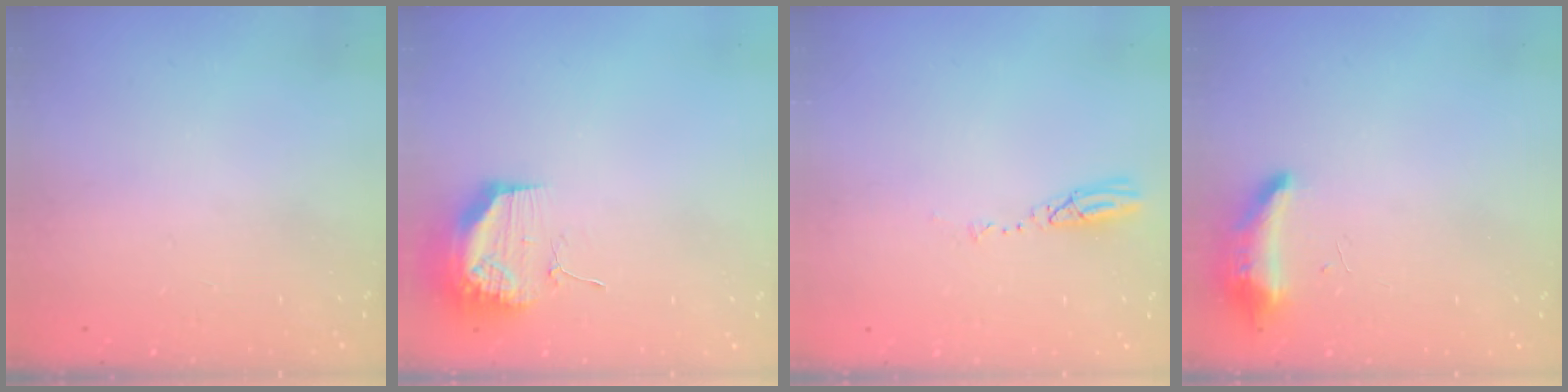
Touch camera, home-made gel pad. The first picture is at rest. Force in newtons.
{"total": 17.9, "press": 13.8, "slide": 11.4}
{"total": 3.7, "press": 3.7, "slide": 0.4}
{"total": 8.5, "press": 8.4, "slide": 1.6}